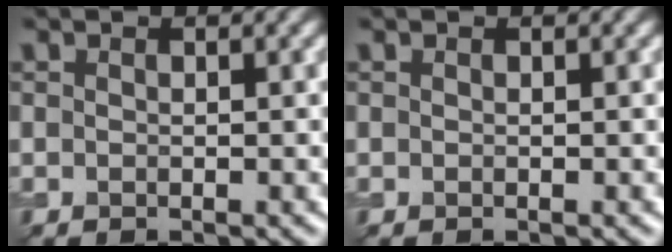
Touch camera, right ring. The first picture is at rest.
{"total": 0.0}